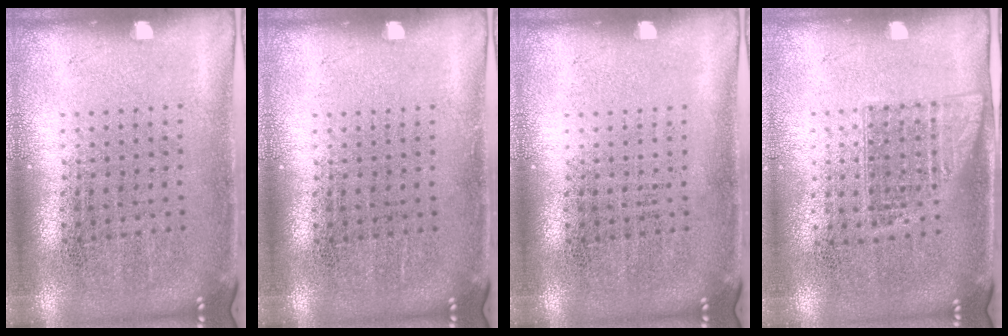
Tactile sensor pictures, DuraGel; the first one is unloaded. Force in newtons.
{"total": 0.0}
{"total": 0.0}
{"total": 1.0, "press": 0.9, "slide": 0.6}